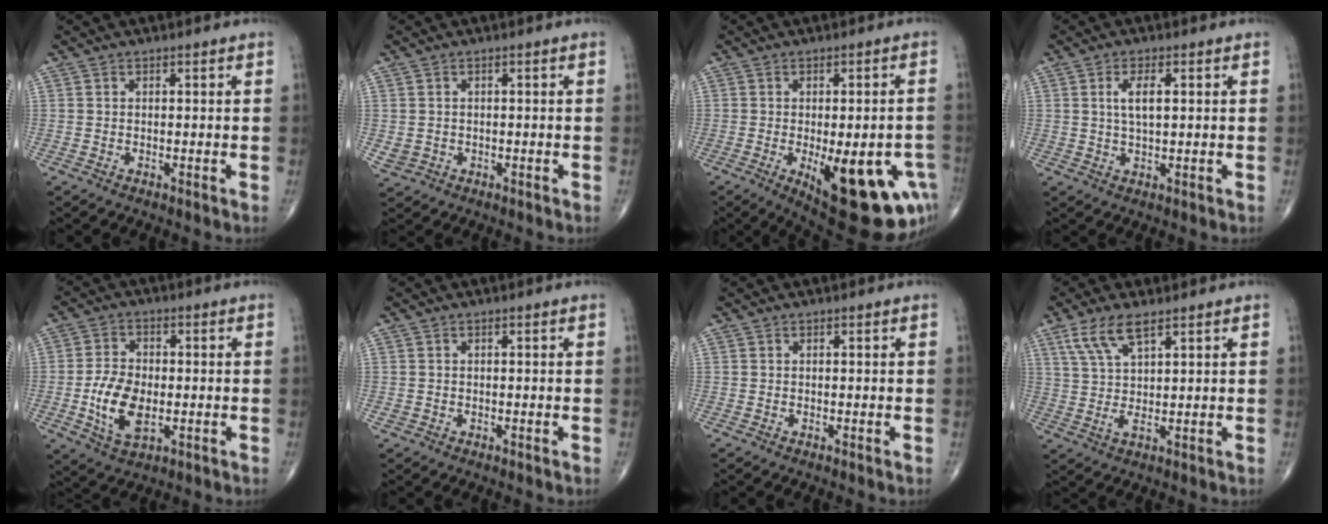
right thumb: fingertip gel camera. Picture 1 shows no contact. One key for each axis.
{"total": 2.1, "fx": -0.3, "fy": 1.9, "fz": 0.8, "tx": -0.010, "ty": 0.002, "tz": 0.001}
{"total": 20.7, "fx": -7.3, "fy": 8.1, "fz": 17.6, "tx": -0.167, "ty": -0.002, "tz": -0.077}
{"total": 4.2, "fx": 1.0, "fy": 1.6, "fz": 3.8, "tx": -0.067, "ty": -0.001, "tz": 0.019}
{"total": 9.7, "fx": -1.8, "fy": 5.5, "fz": 7.7, "tx": -0.140, "ty": 0.000, "tz": -0.032}
{"total": 0.7, "fx": -0.2, "fy": 0.7, "fz": 0.2, "tx": -0.003, "ty": 0.001, "tz": -0.002}
{"total": 0.0}
{"total": 7.0, "fx": 4.1, "fy": 1.9, "fz": 5.3, "tx": -0.112, "ty": -0.007, "tz": 0.088}